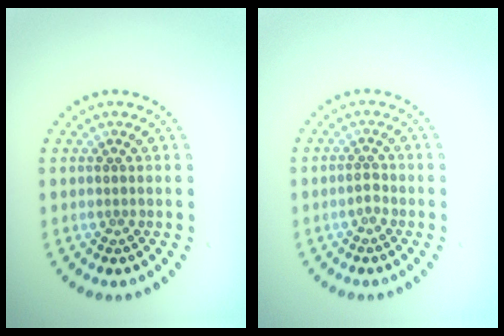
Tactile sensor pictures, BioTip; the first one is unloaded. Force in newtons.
{"total": 1.0, "press": 1.0, "slide": 0.4}